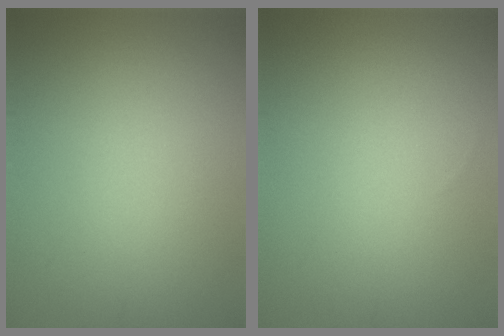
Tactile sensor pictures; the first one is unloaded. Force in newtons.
{"total": 0.0}